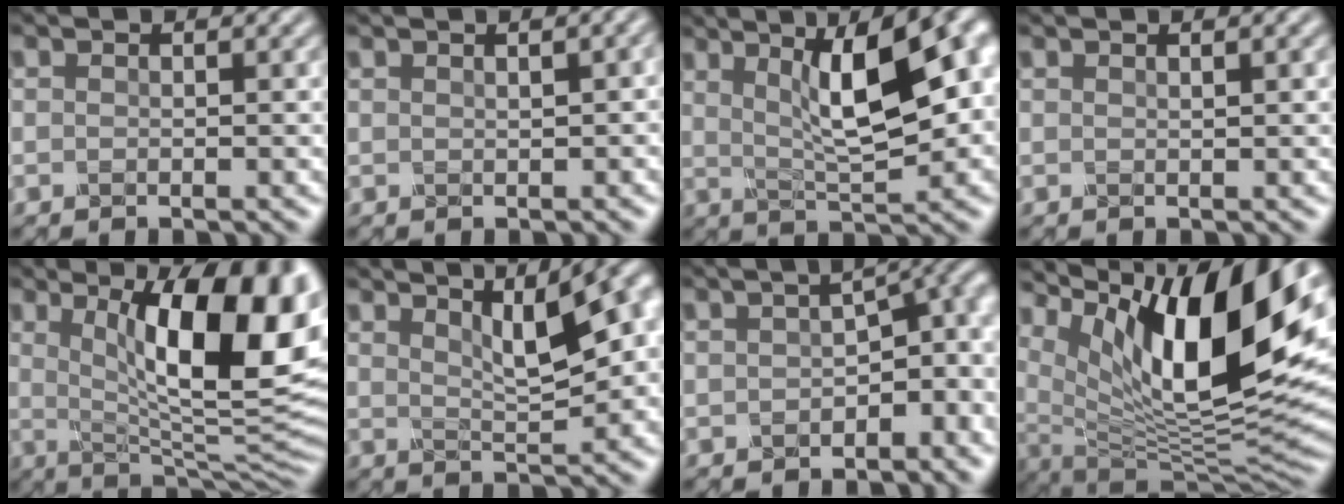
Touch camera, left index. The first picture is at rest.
{"total": 2.1, "force": [1.0, 0.5, 1.8], "torque": [-0.021, 0.009, 0.014]}
{"total": 10.5, "force": [3.3, 2.8, 9.5], "torque": [-0.135, 0.014, 0.058]}
{"total": 1.5, "force": [0.8, 0.4, 1.2], "torque": [-0.015, 0.004, 0.009]}
{"total": 14.4, "force": [3.6, 4.3, 13.3], "torque": [-0.168, -0.008, 0.054]}
{"total": 8.7, "force": [4.6, 2.7, 6.9], "torque": [-0.080, 0.032, 0.064]}
{"total": 6.6, "force": [-0.9, 3.7, 5.3], "torque": [-0.054, 0.006, -0.017]}
{"total": 16.3, "force": [7.0, 5.4, 13.6], "torque": [-0.233, 0.010, 0.123]}